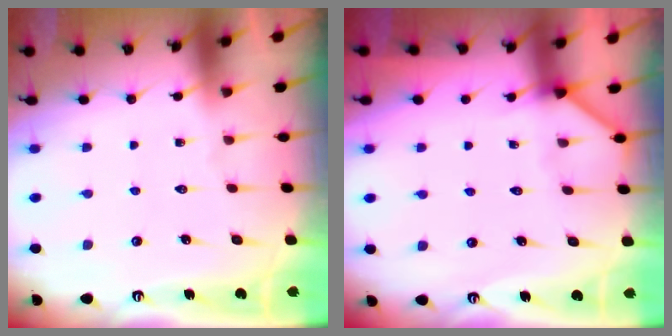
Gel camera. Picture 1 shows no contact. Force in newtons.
{"total": 2.7, "press": 2.7, "slide": 0.4}